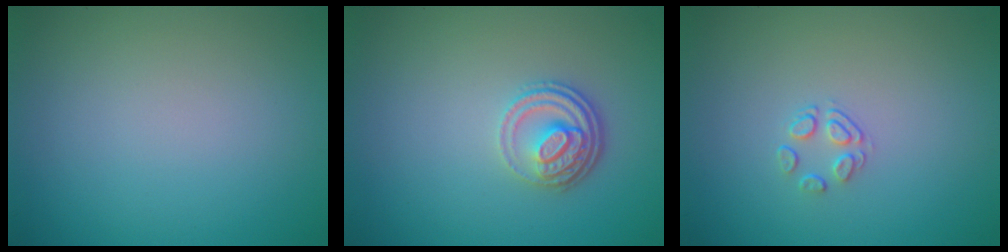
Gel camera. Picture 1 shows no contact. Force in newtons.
{"total": 3.4, "press": 2.6, "slide": 2.3}
{"total": 1.5, "press": 0.8, "slide": 1.3}